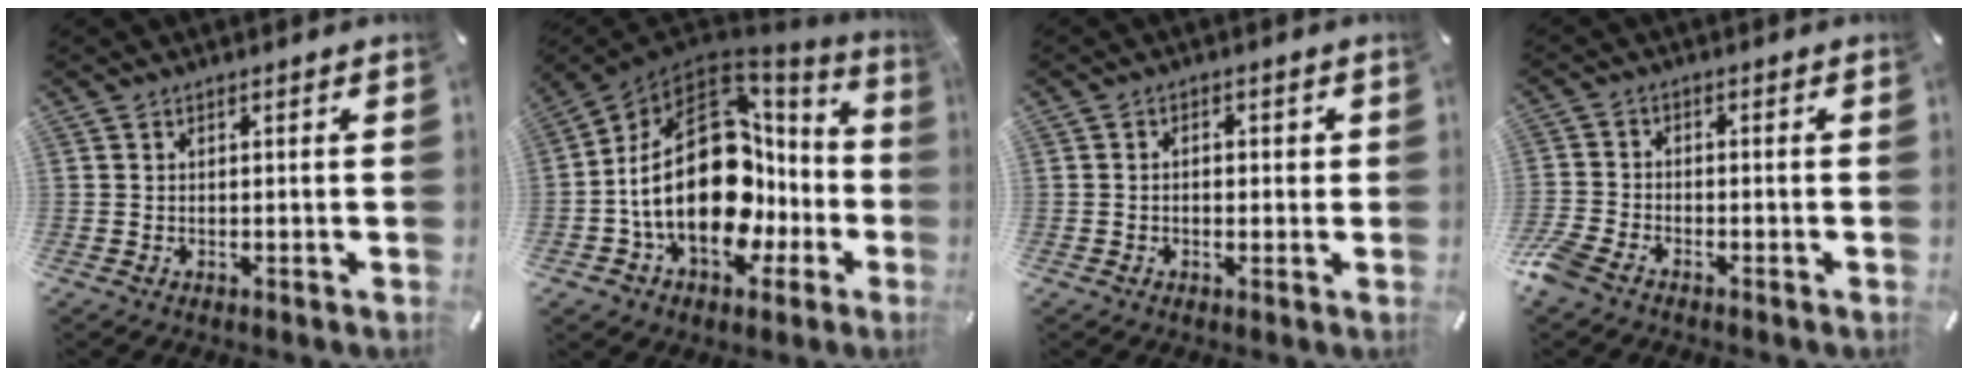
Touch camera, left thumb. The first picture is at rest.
{"total": 29.7, "force": [-0.1, 19.3, 22.5], "torque": [-0.403, -0.014, 0.019]}
{"total": 2.4, "force": [-0.5, 1.8, 1.5], "torque": [-0.022, 0.005, -0.013]}
{"total": 3.9, "force": [-3.0, 1.7, 1.7], "torque": [-0.052, 0.008, -0.063]}